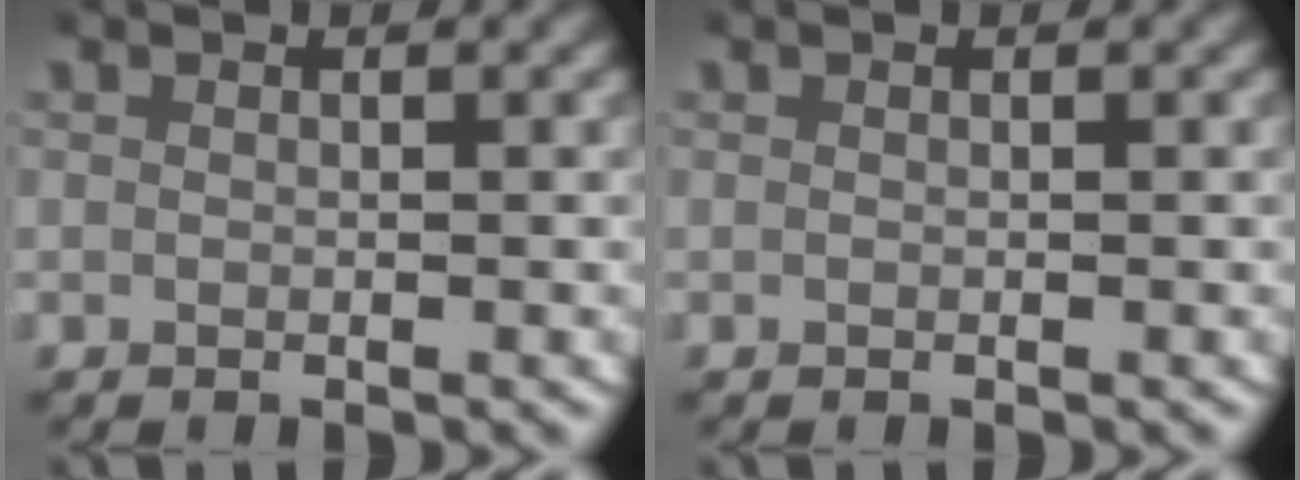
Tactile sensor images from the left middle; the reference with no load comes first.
{"total": 0.0}